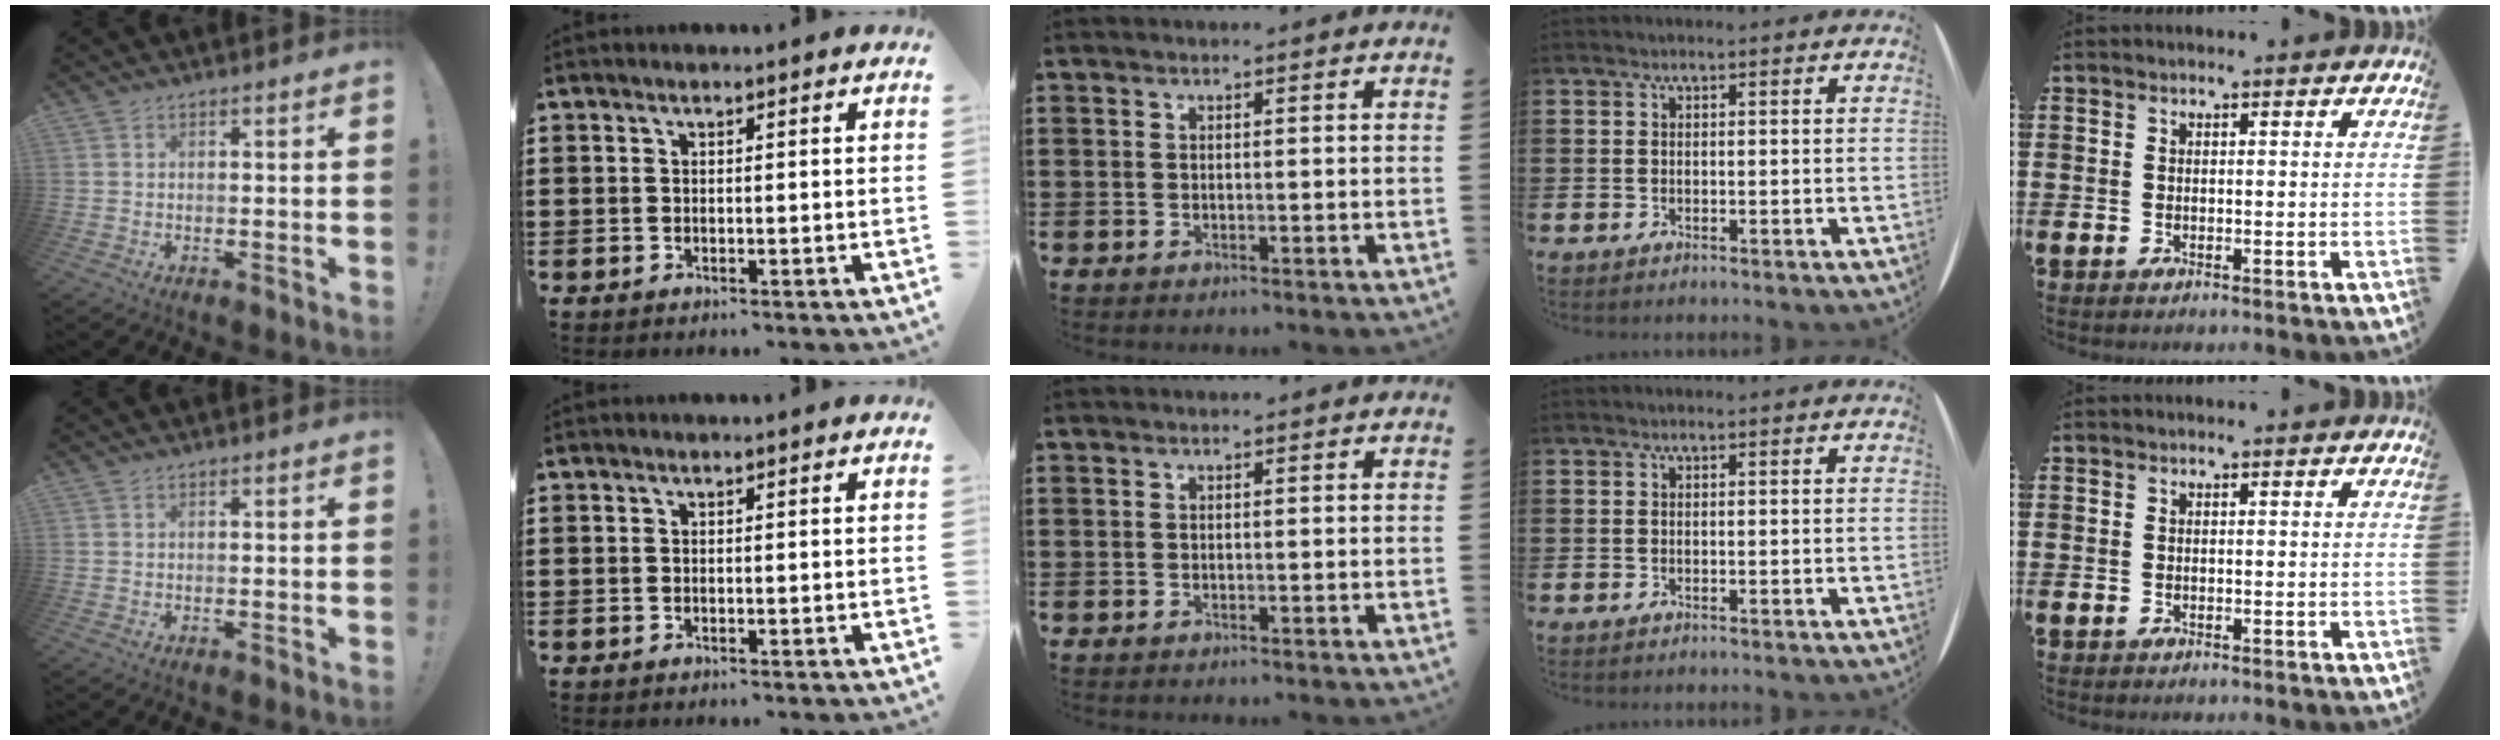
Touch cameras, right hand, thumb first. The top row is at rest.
{}